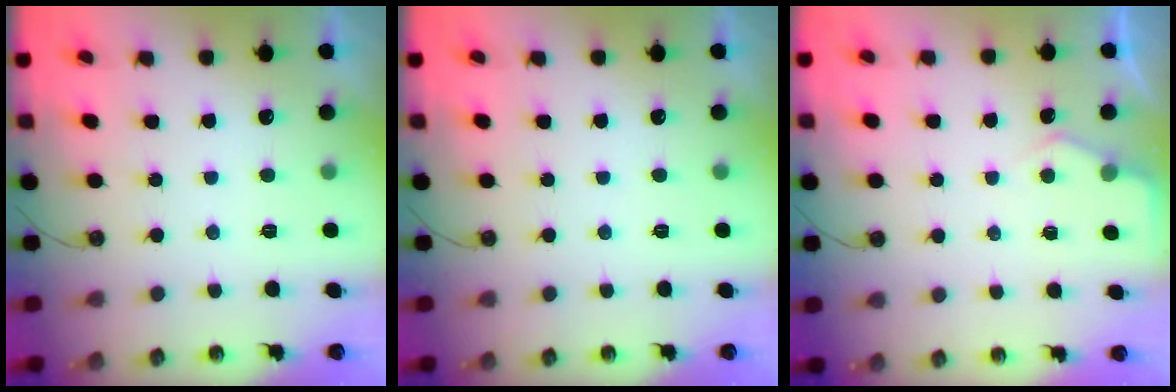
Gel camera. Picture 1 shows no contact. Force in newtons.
{"total": 0.0}
{"total": 4.3, "press": 4.3, "slide": 0.5}